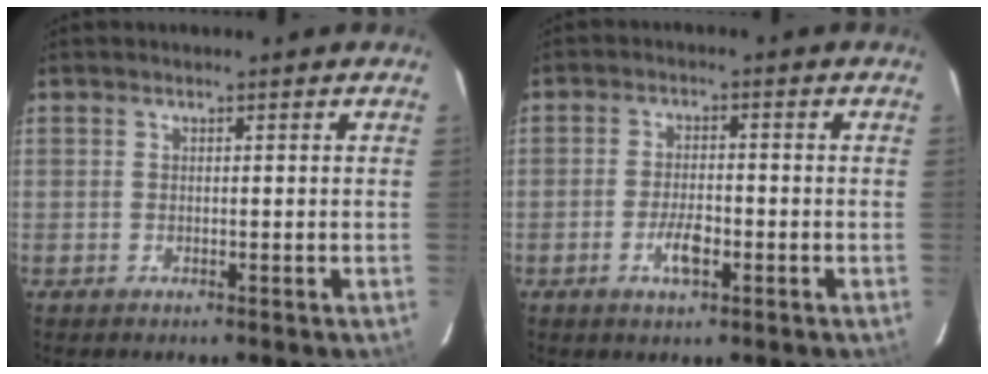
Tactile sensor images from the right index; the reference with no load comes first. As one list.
[{"total": 4.7, "force": [-2.0, 1.8, 3.8], "torque": [-0.078, -0.001, -0.035]}]